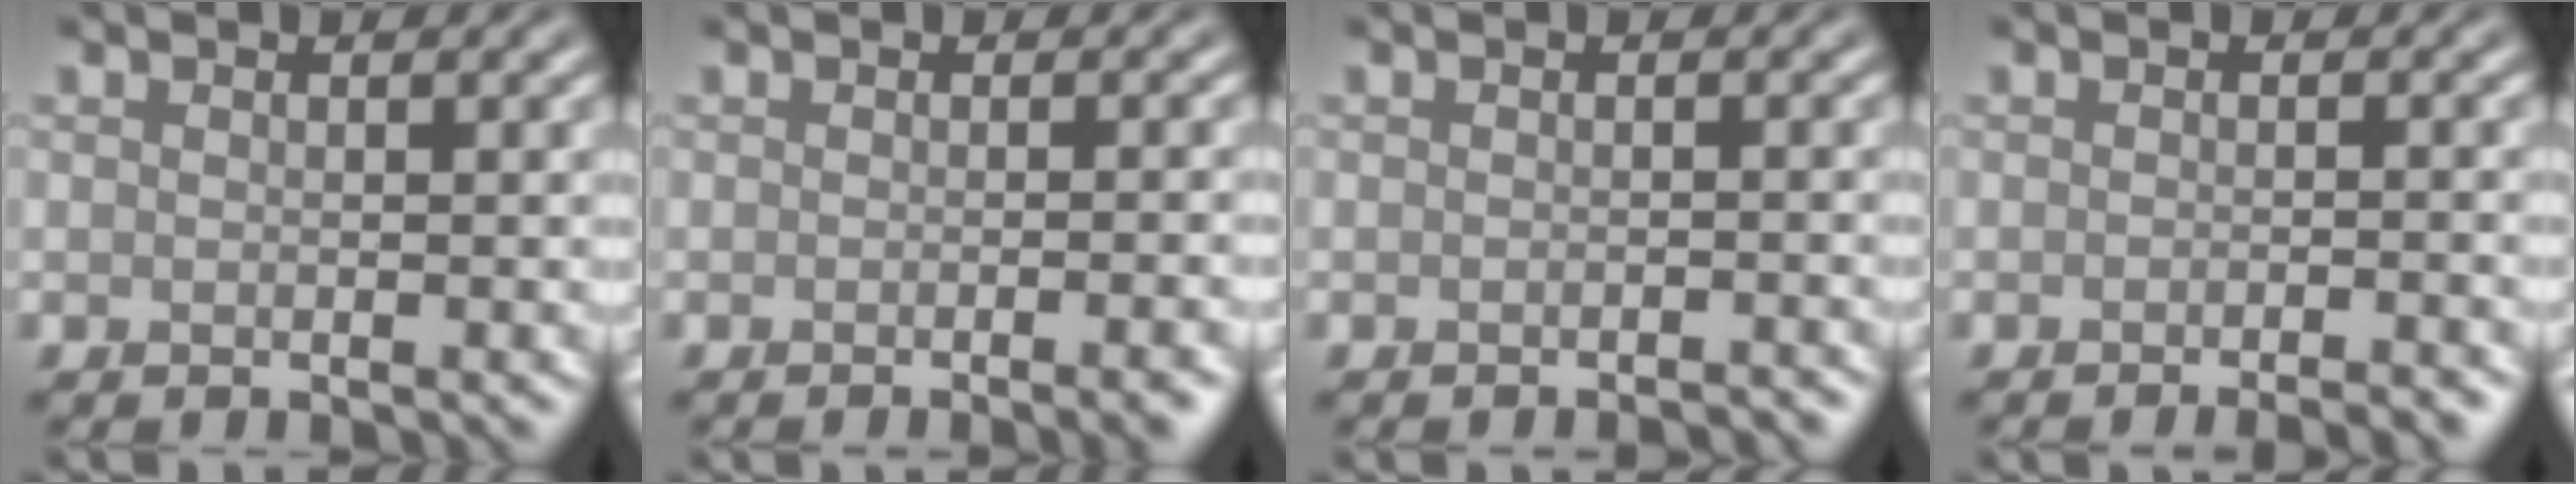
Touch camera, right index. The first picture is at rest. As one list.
[{"total": 3.5, "force": [-1.5, 1.1, 2.9], "torque": [-0.008, 0.006, -0.018]}, {"total": 1.5, "force": [-1.4, 0.2, 0.5], "torque": [0.004, 0.002, -0.017]}, {"total": 3.4, "force": [-2.6, 0.7, 2.0], "torque": [-0.016, 0.009, -0.037]}]